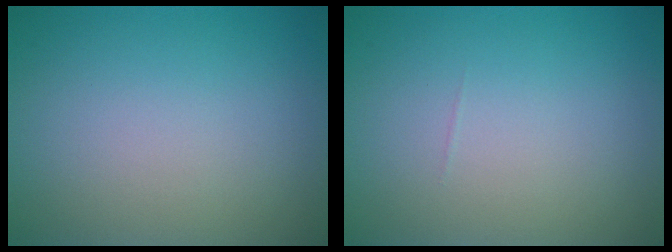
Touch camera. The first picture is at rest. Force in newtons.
{"total": 0.0}